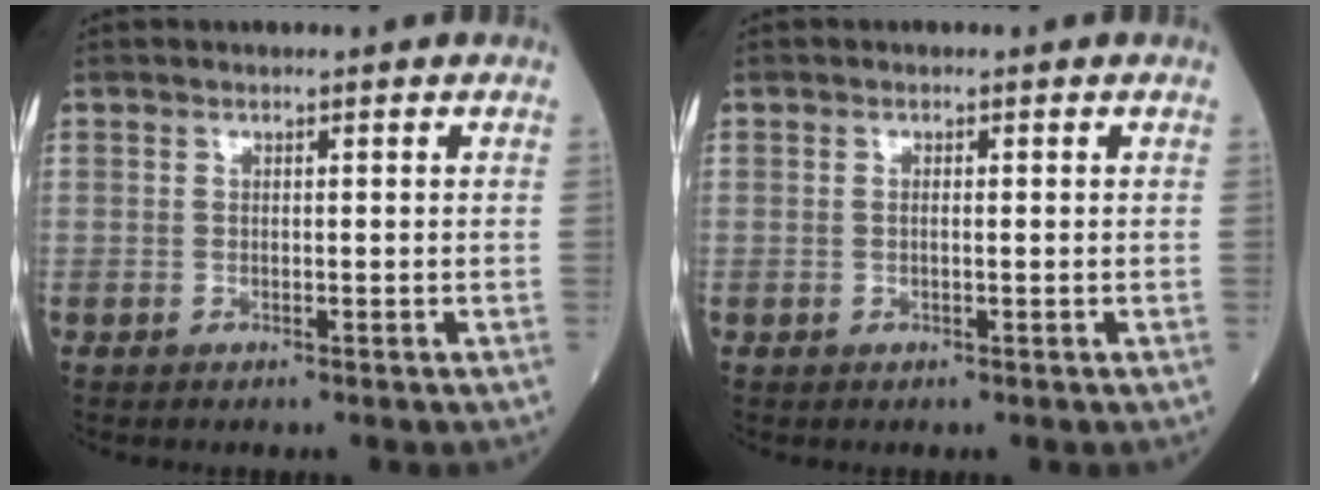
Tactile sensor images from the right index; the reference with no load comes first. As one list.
[{"total": 0.7, "force": [0.0, 0.1, 0.6], "torque": [-0.015, 0.001, -0.001]}]